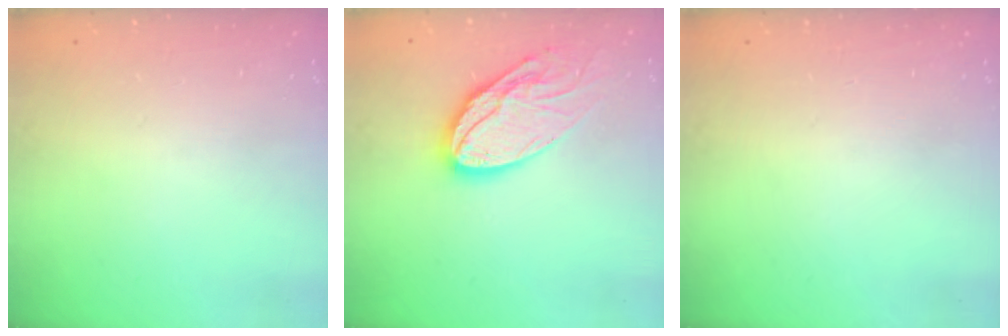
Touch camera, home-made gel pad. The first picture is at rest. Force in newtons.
{"total": 16.4, "press": 16.3, "slide": 1.4}
{"total": 0.0}